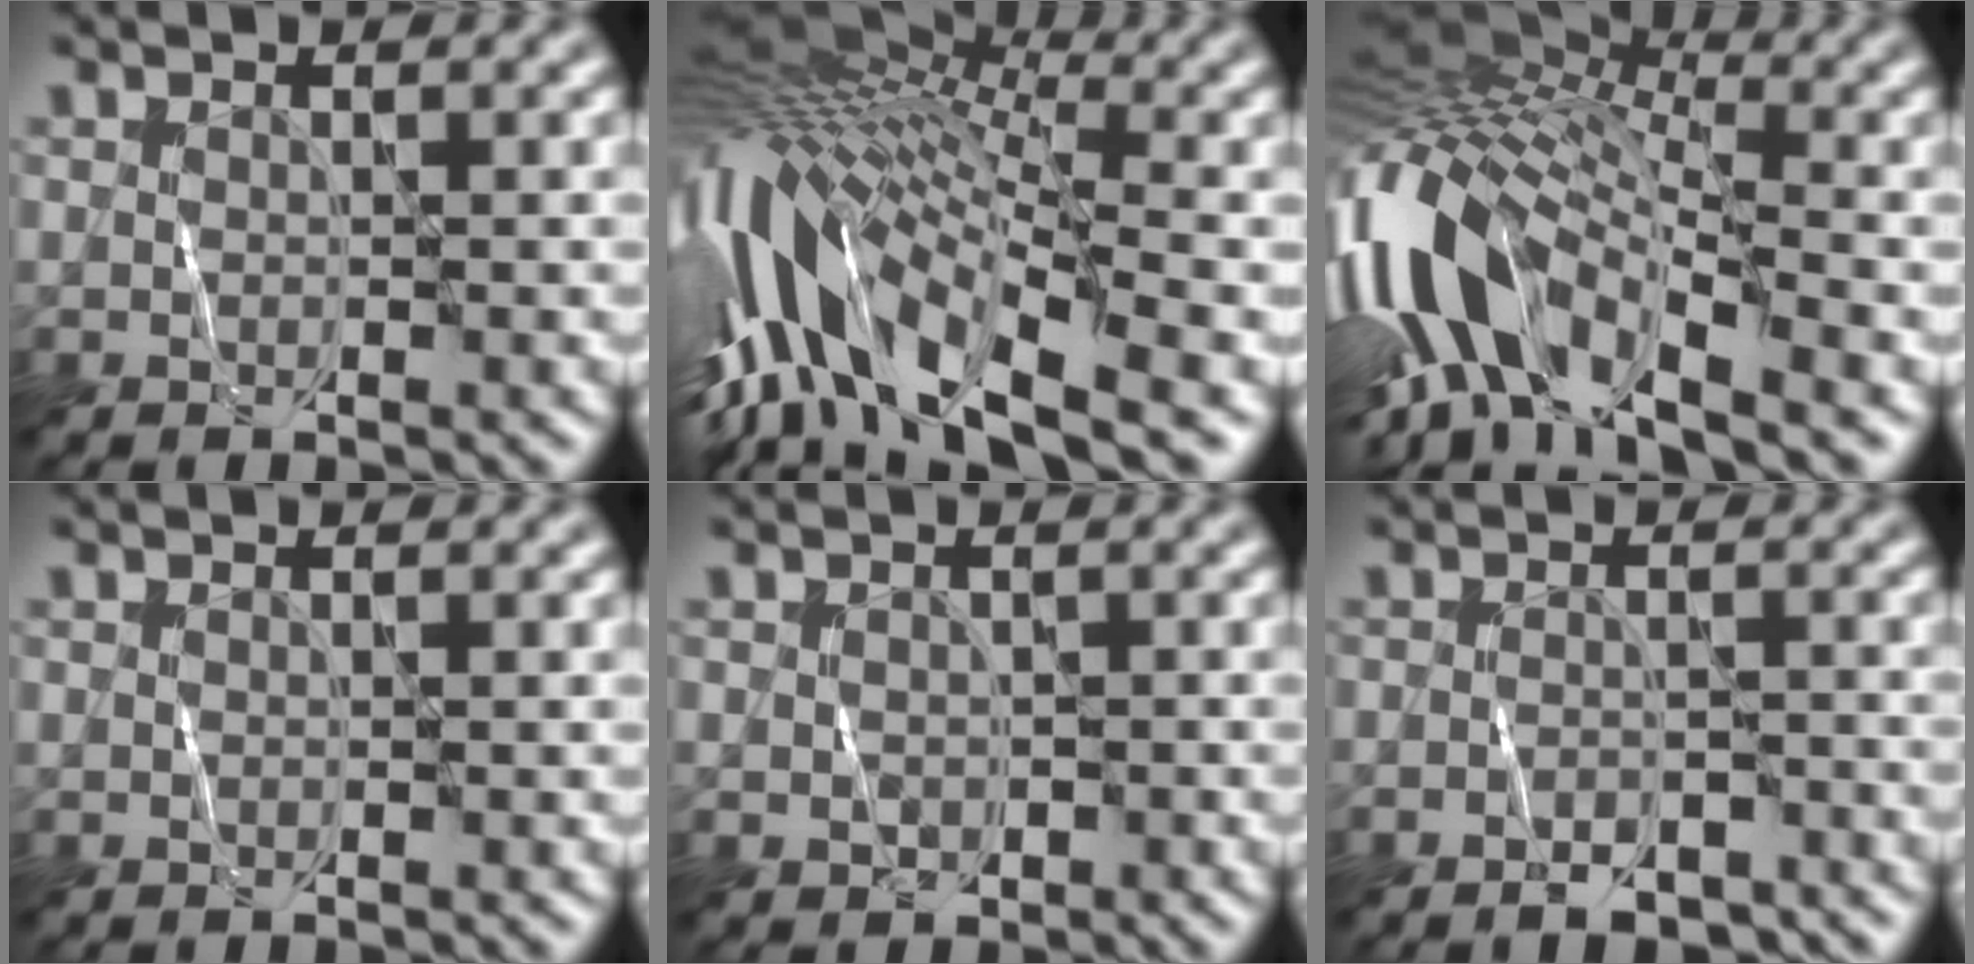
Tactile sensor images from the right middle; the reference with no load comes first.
{"total": 14.5, "force": [-3.0, 6.5, 12.7], "torque": [-0.267, 0.014, -0.050]}
{"total": 14.3, "force": [-4.4, 6.1, 12.1], "torque": [-0.252, 0.018, -0.084]}
{"total": 0.0}
{"total": 1.3, "force": [-0.4, 1.1, 0.6], "torque": [-0.007, -0.006, -0.008]}
{"total": 3.0, "force": [-2.7, 1.0, 1.0], "torque": [-0.010, 0.000, -0.038]}